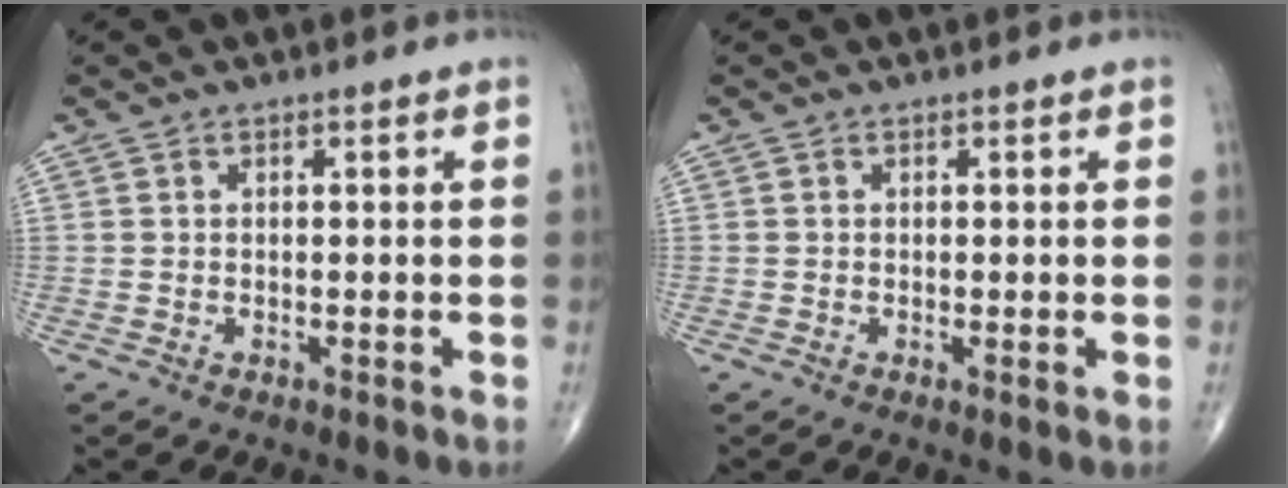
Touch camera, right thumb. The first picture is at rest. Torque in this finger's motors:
{"motor_torque": [-0.27, 0.12, 0.04, 0.01, -0.05]}